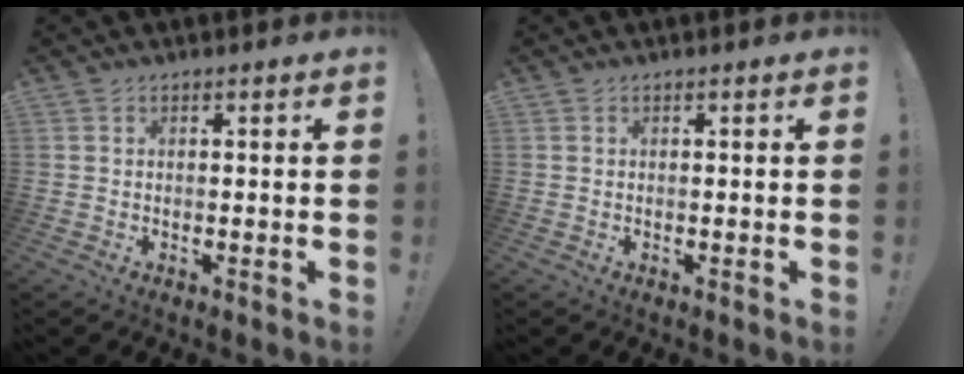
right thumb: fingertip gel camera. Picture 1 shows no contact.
{"total": 0.0}